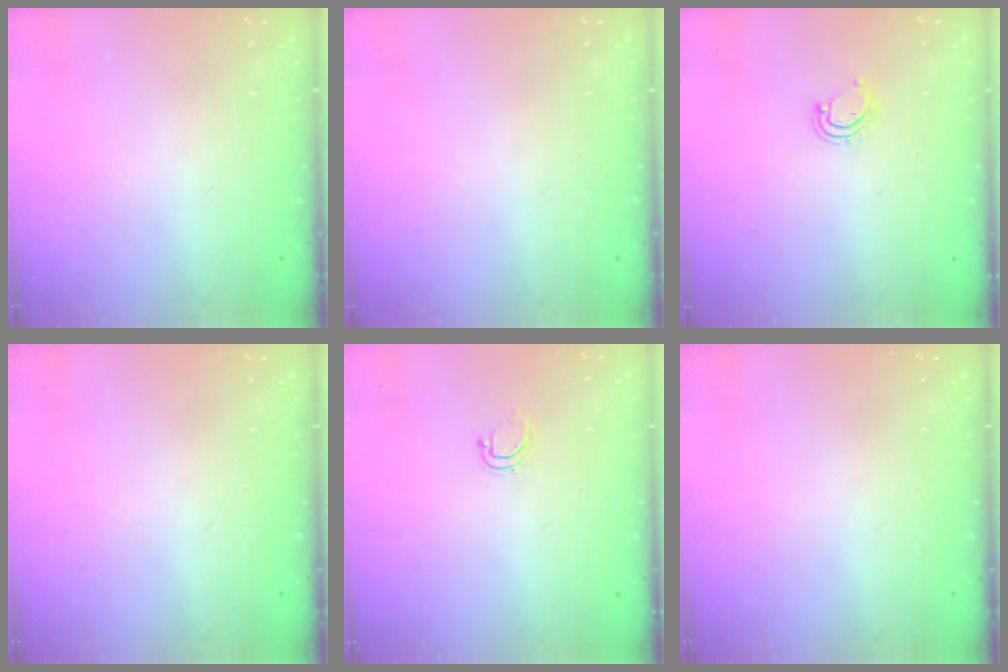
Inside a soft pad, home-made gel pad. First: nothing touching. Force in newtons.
{"total": 0.0}
{"total": 2.7, "press": 2.7, "slide": 0.2}
{"total": 0.0}
{"total": 4.6, "press": 4.6, "slide": 0.4}
{"total": 0.0}